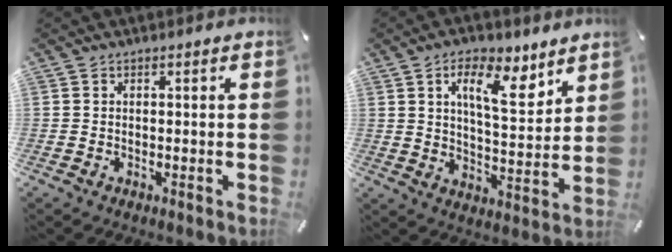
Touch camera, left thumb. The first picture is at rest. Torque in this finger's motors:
{"motor_torque": [1.67, 1.34, 0.30, -0.25, 0.13]}